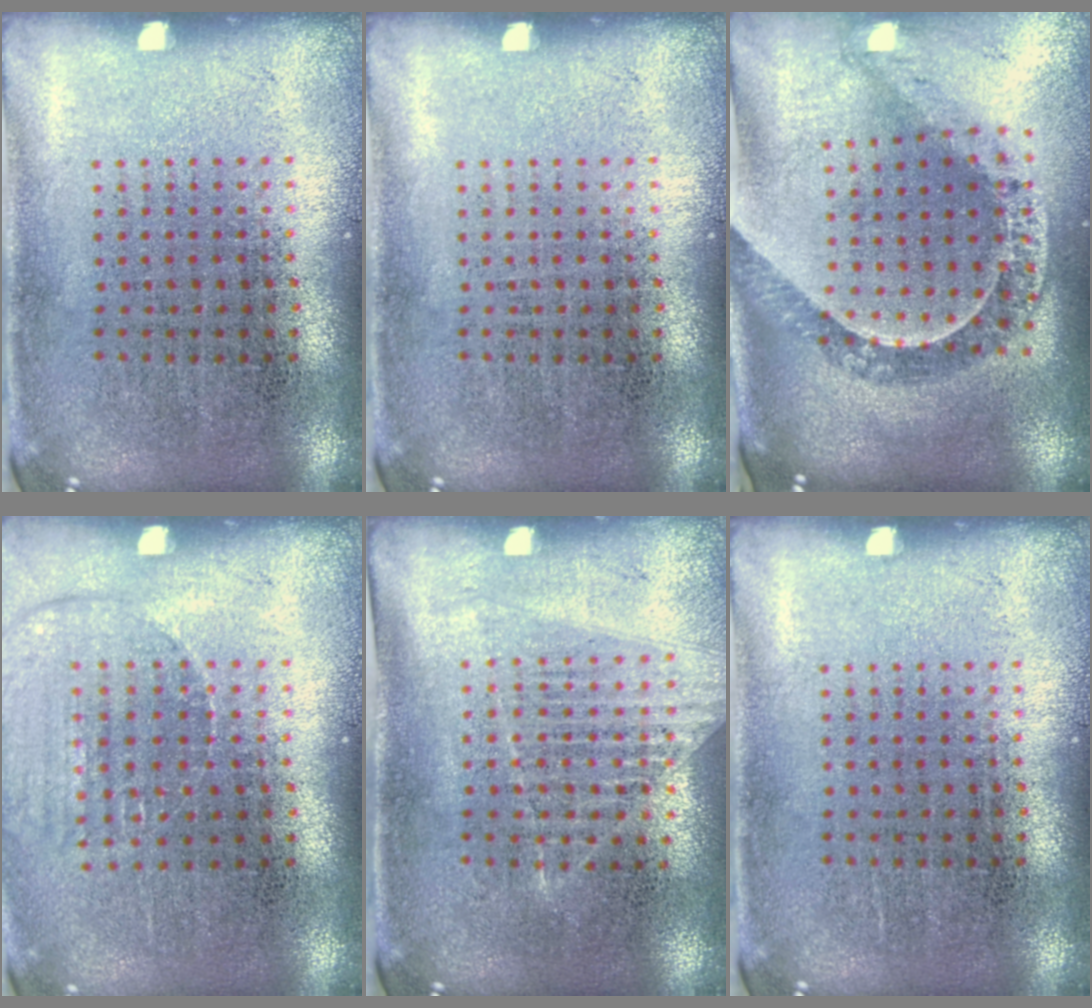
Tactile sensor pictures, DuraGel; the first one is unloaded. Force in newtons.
{"total": 0.0}
{"total": 1.1, "press": 1.1, "slide": 0.3}
{"total": 1.2, "press": 1.2, "slide": 0.2}
{"total": 1.2, "press": 1.1, "slide": 0.4}
{"total": 0.0}